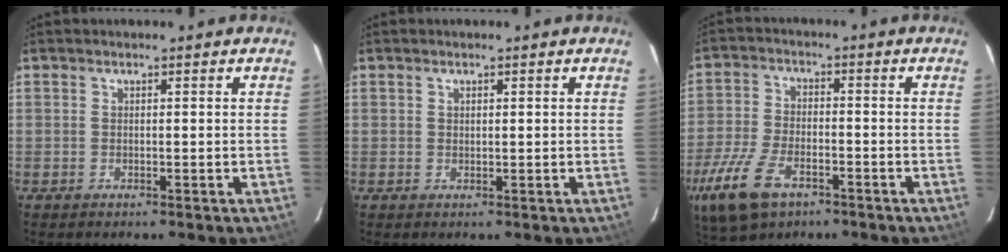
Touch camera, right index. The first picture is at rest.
{"total": 0.7, "force": [0.4, 0.5, 0.2], "torque": [-0.003, 0.002, 0.008]}
{"total": 14.6, "force": [-8.2, 7.6, 9.4], "torque": [-0.231, -0.027, -0.154]}